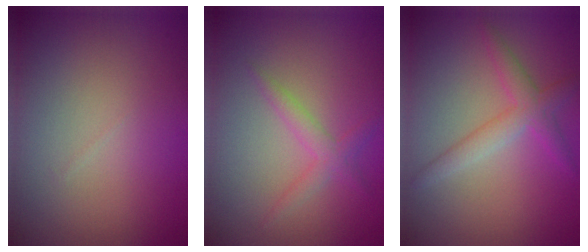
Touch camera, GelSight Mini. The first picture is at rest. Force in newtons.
{"total": 1.9, "press": 1.9, "slide": 0.0}
{"total": 2.9, "press": 2.9, "slide": 0.1}